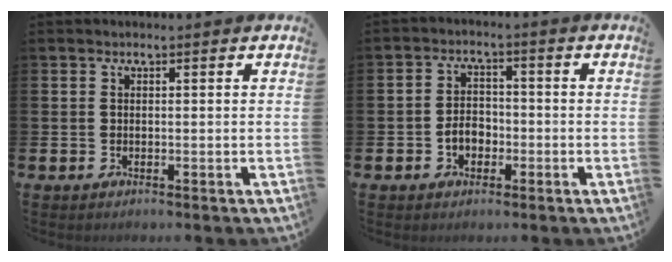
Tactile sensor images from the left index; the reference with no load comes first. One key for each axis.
{"total": 3.3, "fx": -1.2, "fy": 2.5, "fz": 1.8, "tx": -0.028, "ty": 0.002, "tz": -0.029}